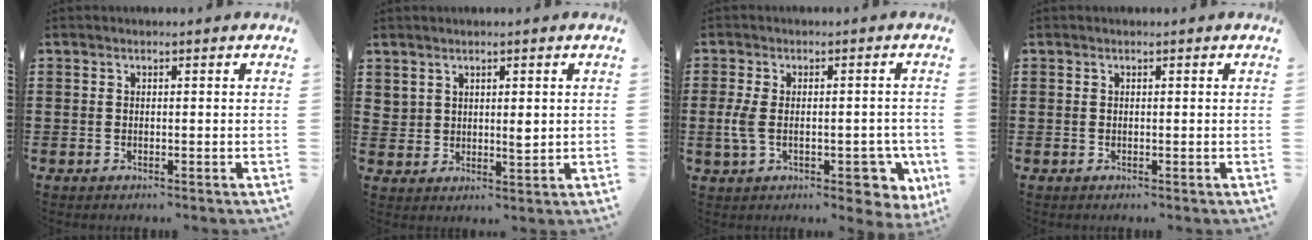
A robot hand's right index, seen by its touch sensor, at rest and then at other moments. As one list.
[{"total": 2.6, "force": [1.6, 1.6, 1.4], "torque": [-0.025, 0.000, 0.029]}, {"total": 8.9, "force": [-2.0, 4.9, 7.2], "torque": [-0.134, 0.004, -0.033]}, {"total": 0.0}]